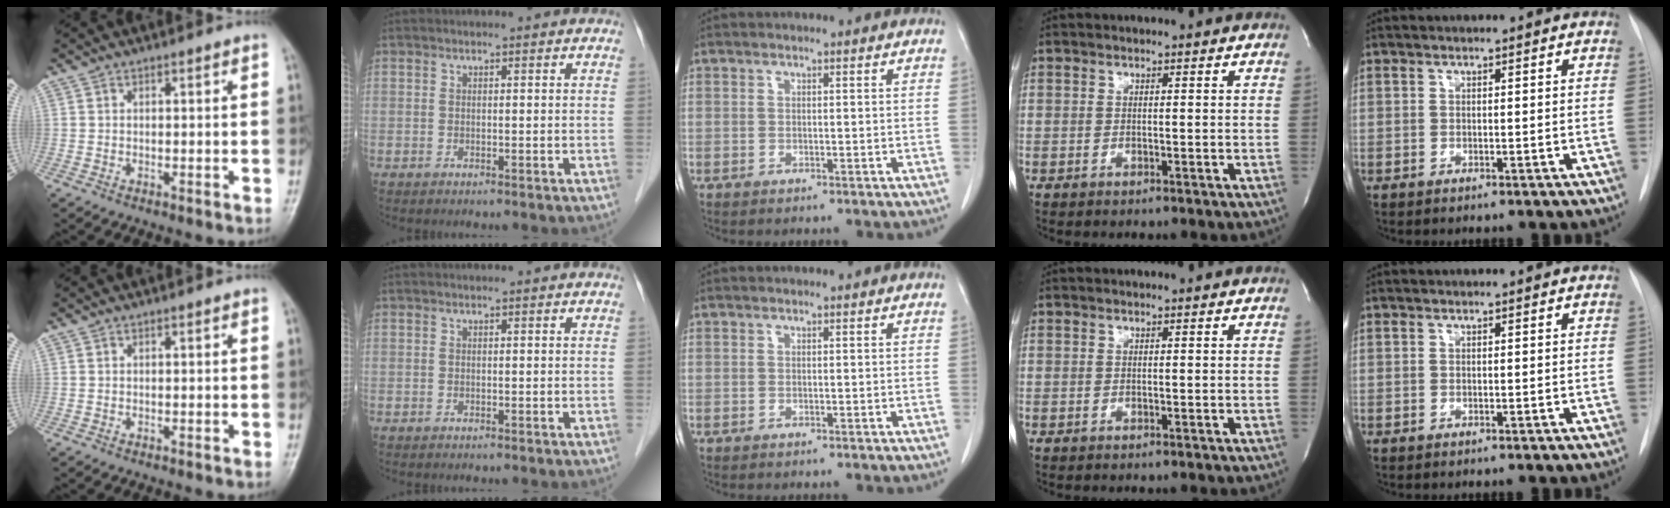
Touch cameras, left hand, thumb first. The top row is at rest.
{}